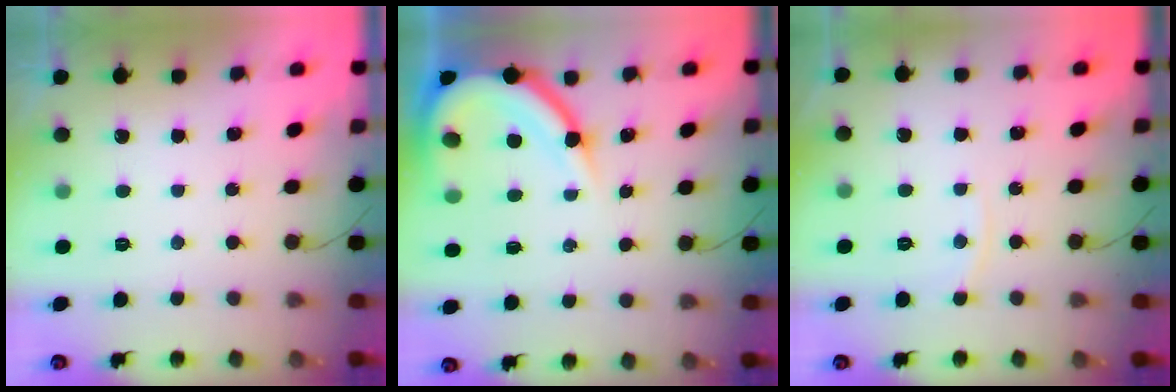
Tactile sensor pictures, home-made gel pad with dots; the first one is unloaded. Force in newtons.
{"total": 11.5, "press": 11.4, "slide": 1.0}
{"total": 2.7, "press": 2.7, "slide": 0.4}